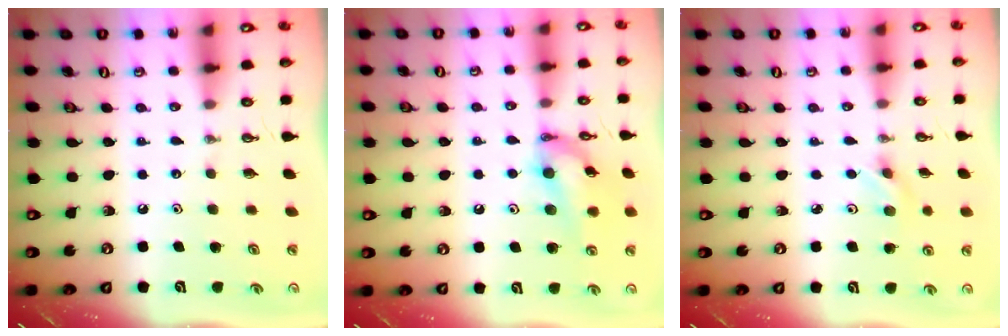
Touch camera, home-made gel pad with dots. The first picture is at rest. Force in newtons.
{"total": 13.4, "press": 13.4, "slide": 1.2}
{"total": 3.8, "press": 3.6, "slide": 1.4}